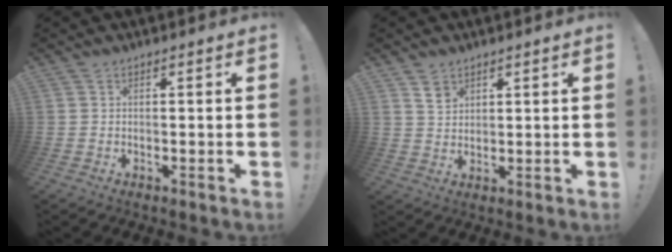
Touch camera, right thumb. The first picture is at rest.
{"total": 3.8, "force": [2.8, 2.5, 0.8], "torque": [0.003, -0.020, 0.049]}